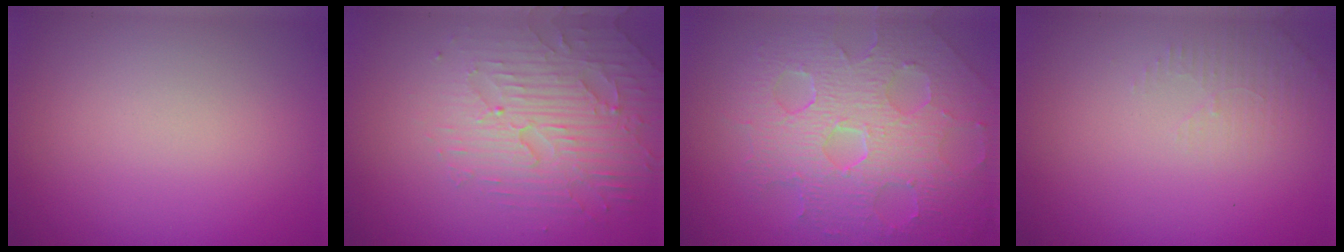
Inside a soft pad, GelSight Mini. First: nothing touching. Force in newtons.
{"total": 4.5, "press": 3.6, "slide": 2.7}
{"total": 8.7, "press": 5.9, "slide": 6.4}
{"total": 1.5, "press": 1.5, "slide": 0.4}